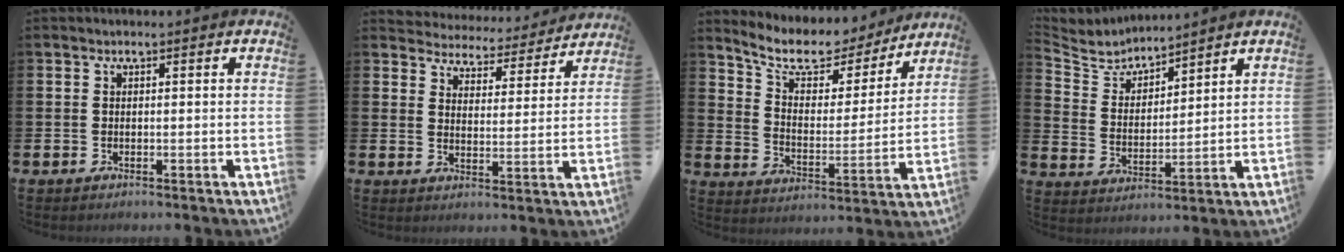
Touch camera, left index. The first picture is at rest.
{"total": 4.6, "force": [4.5, 1.0, 0.0], "torque": [-0.013, -0.043, 0.073]}
{"total": 9.1, "force": [7.9, 3.6, 2.9], "torque": [-0.088, -0.054, 0.136]}
{"total": 4.9, "force": [4.8, 0.9, 0.0], "torque": [-0.033, -0.035, 0.083]}